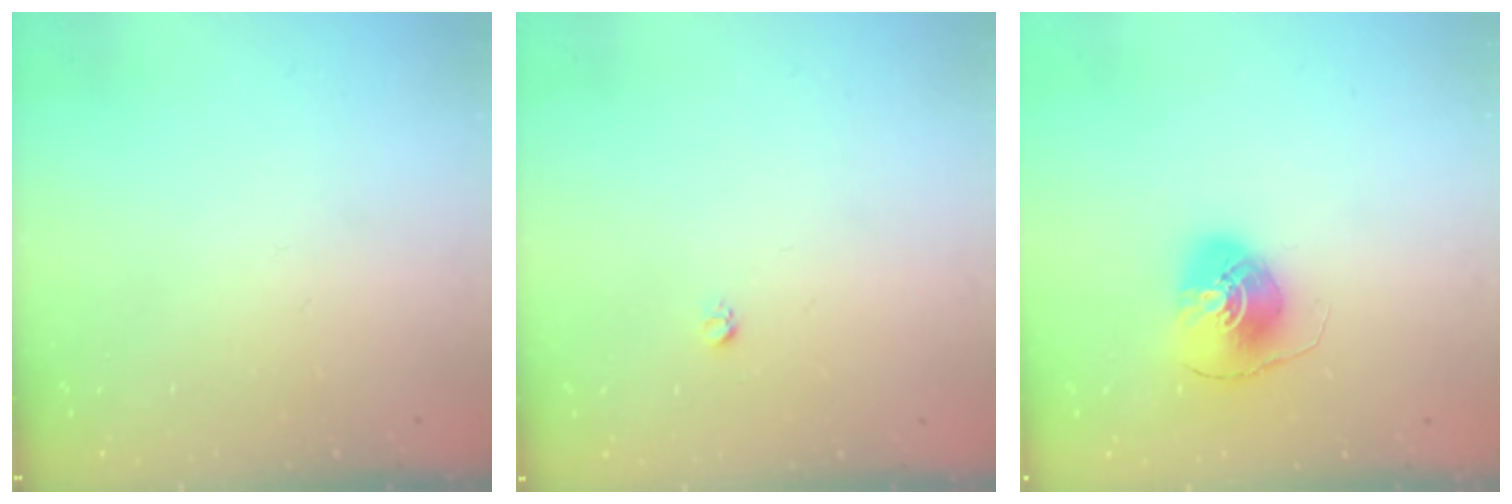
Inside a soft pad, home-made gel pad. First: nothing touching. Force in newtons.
{"total": 2.7, "press": 2.7, "slide": 0.3}
{"total": 7.5, "press": 7.5, "slide": 0.7}